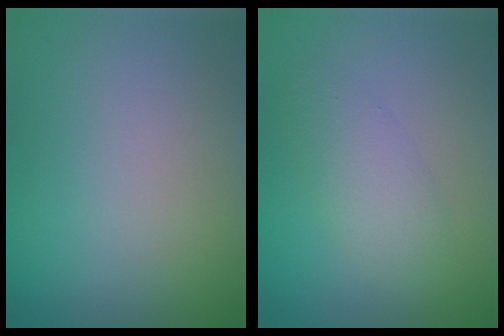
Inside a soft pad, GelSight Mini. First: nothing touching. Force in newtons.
{"total": 2.9, "press": 2.9, "slide": 0.1}